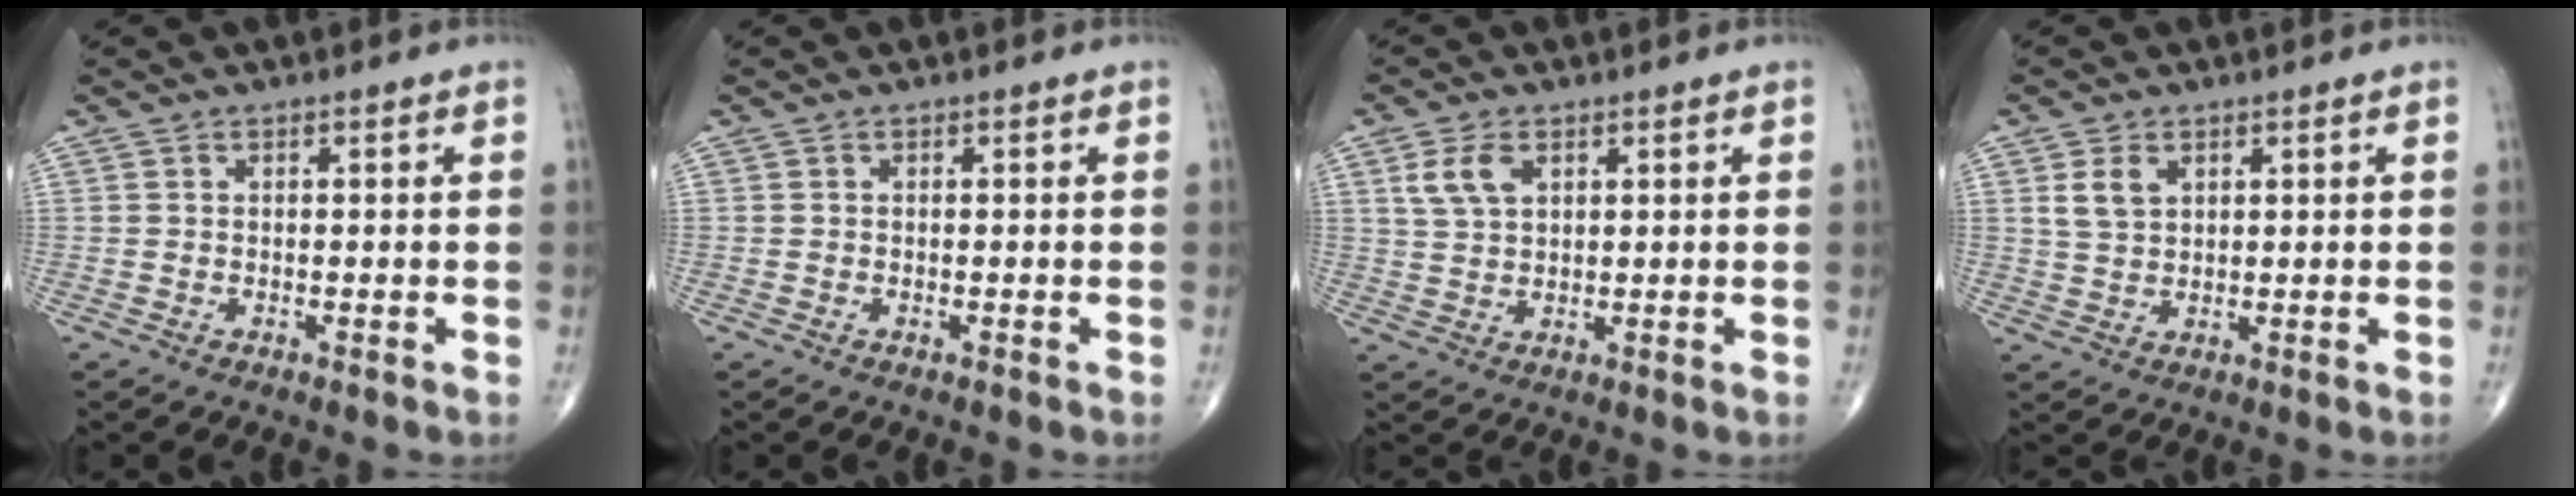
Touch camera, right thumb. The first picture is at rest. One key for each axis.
{"total": 0.0}
{"total": 5.4, "fx": 2.2, "fy": 3.2, "fz": 3.7, "tx": -0.069, "ty": -0.002, "tz": 0.048}
{"total": 4.1, "fx": 1.8, "fy": 2.7, "fz": 2.6, "tx": -0.044, "ty": -0.006, "tz": 0.040}